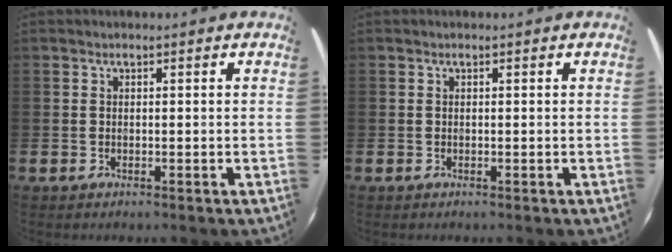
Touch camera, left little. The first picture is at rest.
{"total": 0.0}